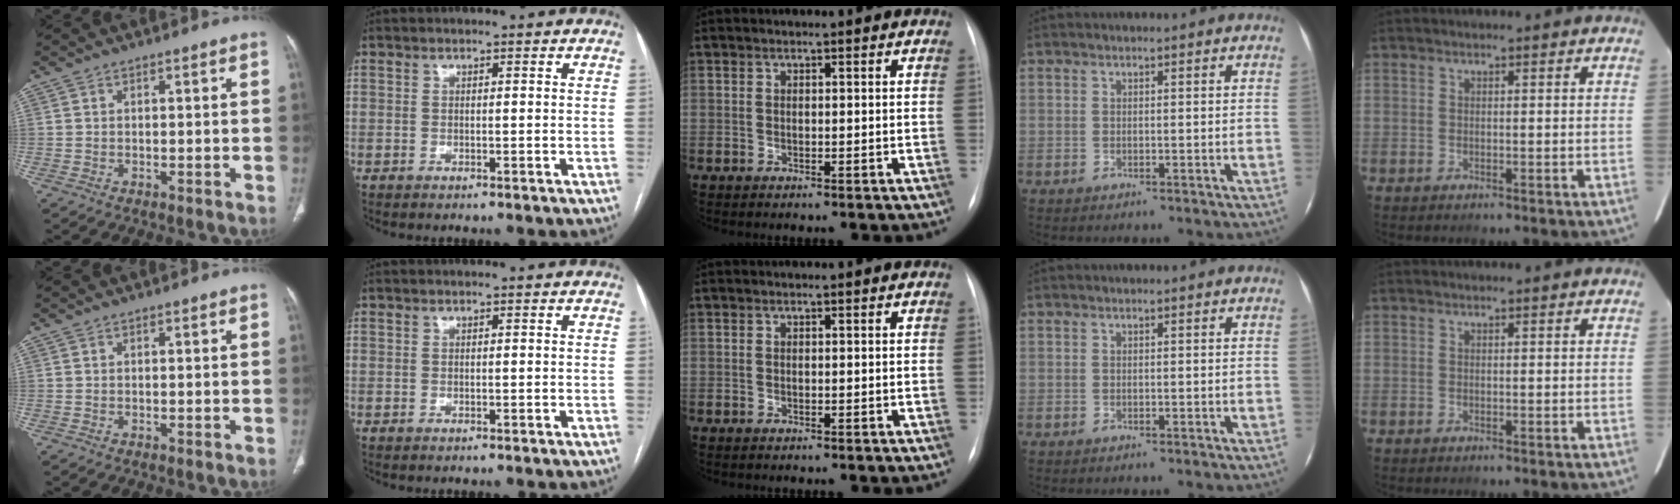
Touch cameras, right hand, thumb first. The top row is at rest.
{}